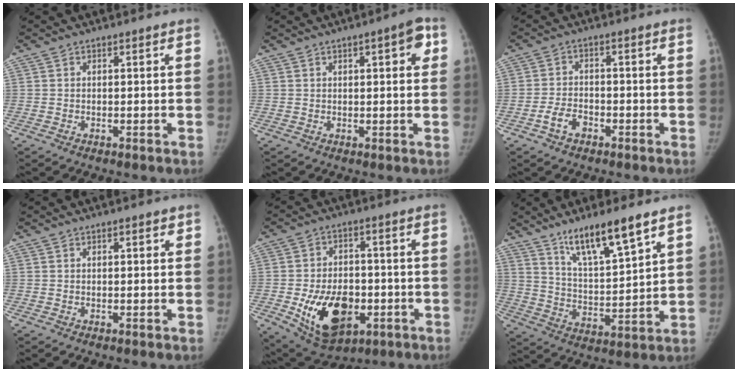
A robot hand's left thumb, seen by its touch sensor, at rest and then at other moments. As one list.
[{"total": 5.0, "force": [1.7, 1.6, 4.4], "torque": [-0.045, 0.004, 0.017]}, {"total": 4.0, "force": [-2.5, 2.5, 2.0], "torque": [-0.037, 0.020, -0.045]}, {"total": 1.5, "force": [0.7, 0.6, 1.2], "torque": [-0.012, 0.001, 0.008]}, {"total": 15.9, "force": [-4.8, 10.2, 11.2], "torque": [-0.148, 0.011, -0.061]}, {"total": 12.9, "force": [8.9, 2.3, 9.1], "torque": [-0.150, -0.054, 0.167]}]